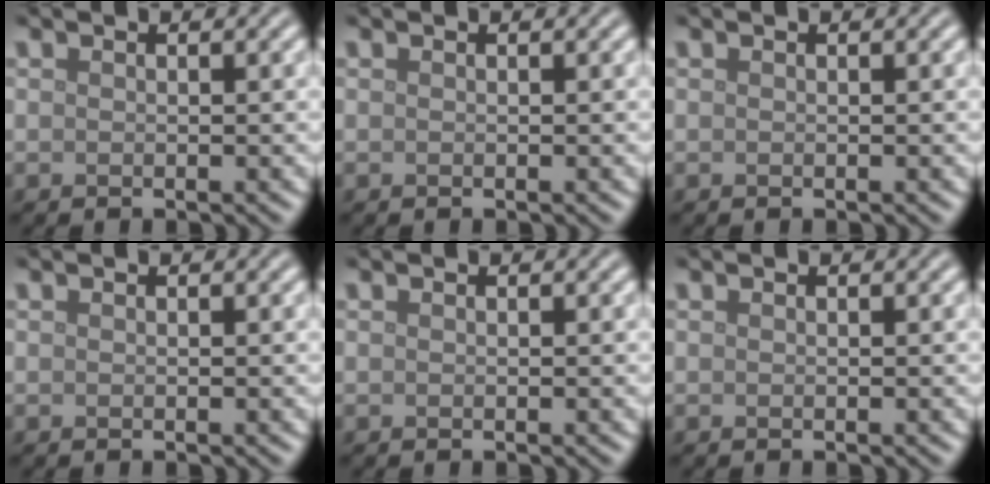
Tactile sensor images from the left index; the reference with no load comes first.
{"total": 0.0}
{"total": 0.0}
{"total": 0.0}
{"total": 0.0}
{"total": 0.0}